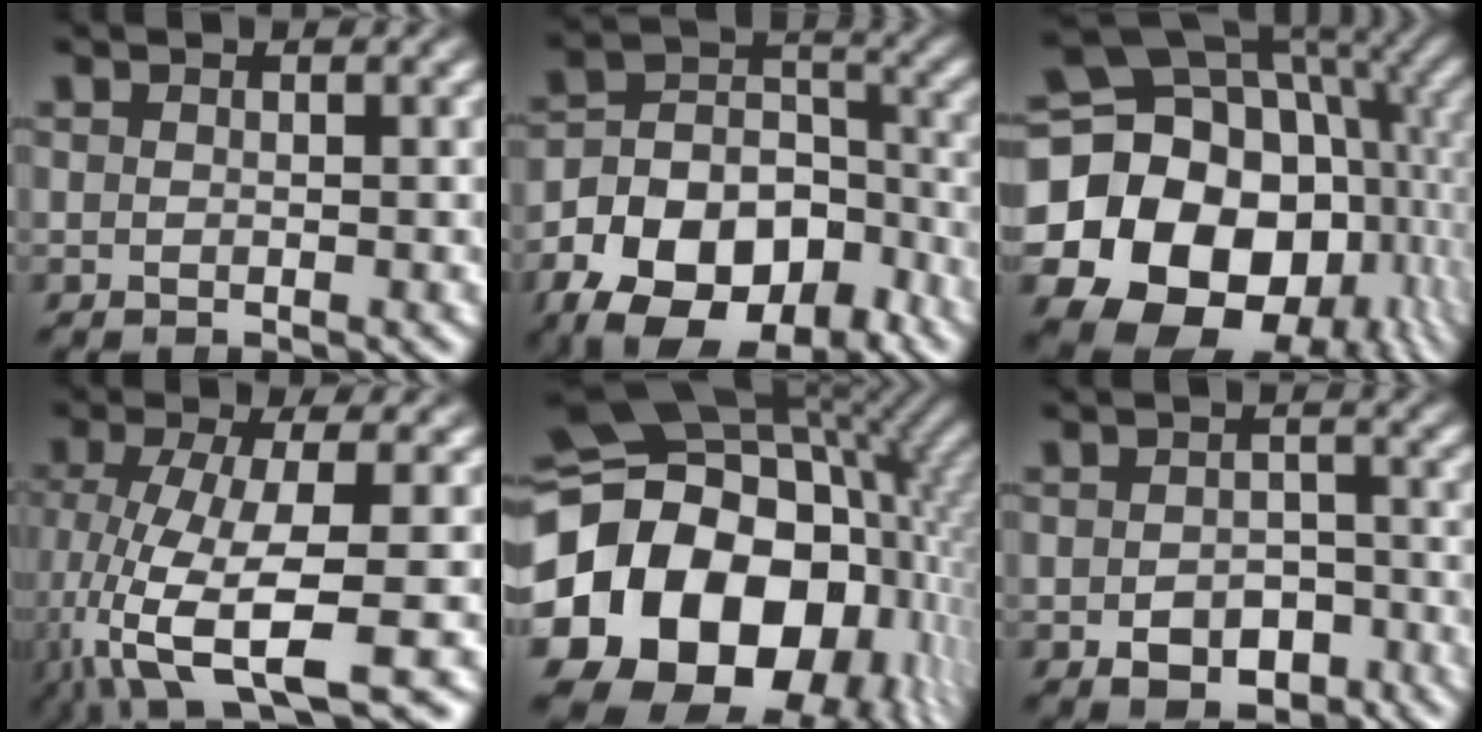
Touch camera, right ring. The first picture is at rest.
{"total": 14.3, "force": [-5.3, 10.4, 8.2], "torque": [-0.143, -0.035, -0.078]}
{"total": 28.1, "force": [-4.2, 22.9, 15.8], "torque": [-0.334, -0.091, -0.056]}
{"total": 8.8, "force": [-4.6, 3.5, 6.5], "torque": [-0.157, -0.065, -0.038]}
{"total": 29.9, "force": [-3.1, 22.8, 19.0], "torque": [-0.368, -0.078, -0.041]}
{"total": 4.4, "force": [-3.2, 2.6, 1.4], "torque": [-0.003, -0.020, -0.046]}